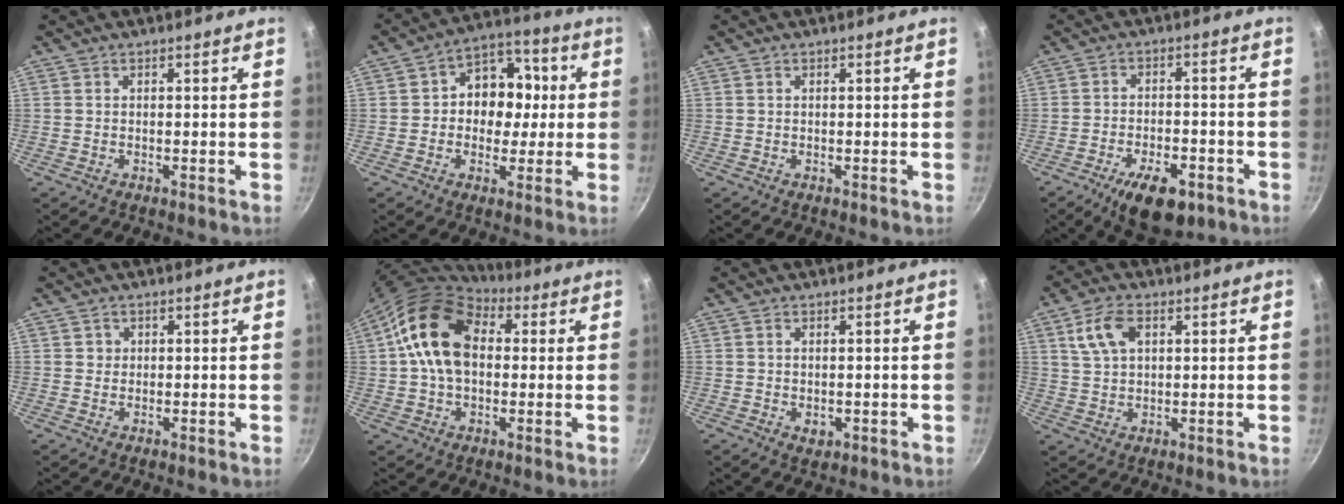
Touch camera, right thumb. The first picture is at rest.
{"total": 11.9, "force": [0.6, 9.5, 7.0], "torque": [-0.044, 0.020, -0.008]}
{"total": 0.0}
{"total": 11.1, "force": [-6.0, 5.2, 7.7], "torque": [-0.104, 0.025, -0.085]}
{"total": 1.4, "force": [0.3, 1.3, 0.2], "torque": [0.007, 0.002, 0.002]}
{"total": 15.5, "force": [2.4, 10.9, 10.7], "torque": [-0.163, 0.019, 0.027]}
{"total": 2.2, "force": [-0.2, 1.6, 1.5], "torque": [-0.021, -0.004, 0.000]}
{"total": 7.3, "force": [2.7, 4.3, 5.2], "torque": [-0.092, 0.002, 0.049]}